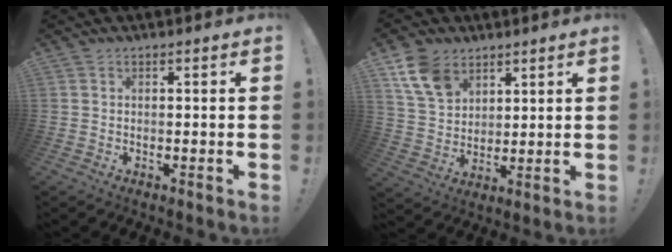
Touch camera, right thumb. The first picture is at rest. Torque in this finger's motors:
{"motor_torque": [-0.48, 0.89, 0.16, 0.10, -0.03]}